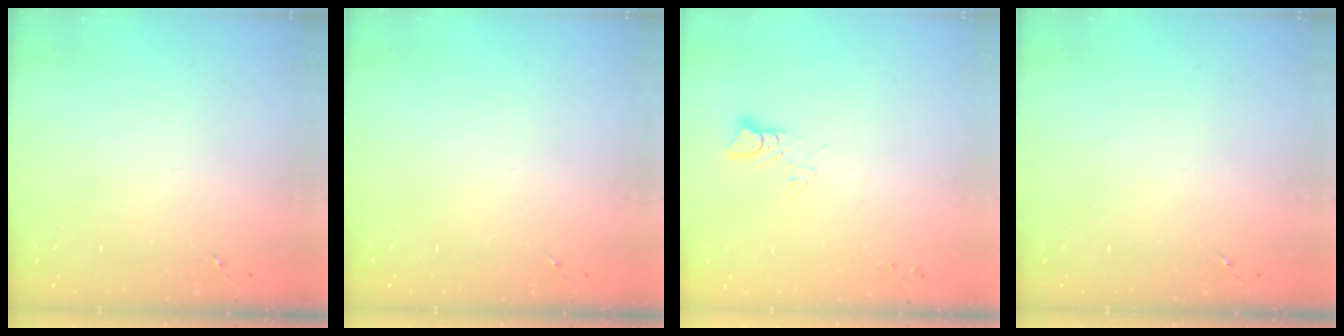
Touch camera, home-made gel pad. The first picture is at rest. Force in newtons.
{"total": 0.0}
{"total": 2.9, "press": 2.9, "slide": 0.2}
{"total": 0.0}